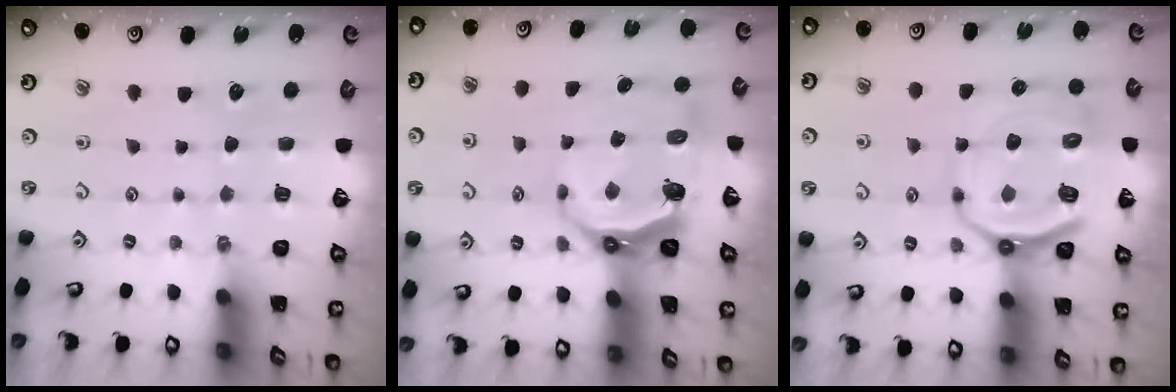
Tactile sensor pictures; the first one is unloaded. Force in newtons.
{"total": 8.2, "press": 7.2, "slide": 3.8}
{"total": 14.1, "press": 13.7, "slide": 3.3}